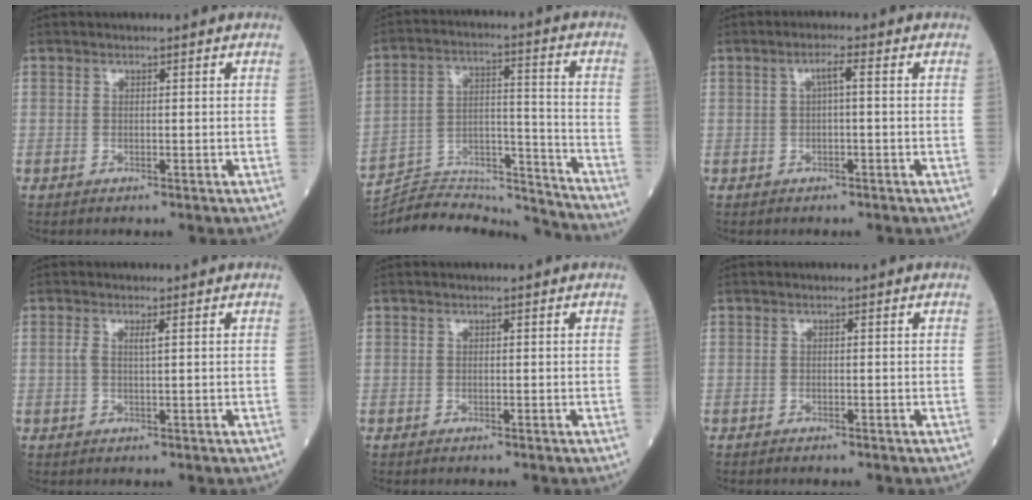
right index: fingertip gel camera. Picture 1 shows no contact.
{"total": 19.7, "force": [-19.5, 1.3, 2.4], "torque": [-0.052, 0.037, -0.295]}
{"total": 2.0, "force": [0.2, 0.1, 2.0], "torque": [-0.033, 0.006, 0.004]}
{"total": 1.7, "force": [0.5, 0.1, 1.6], "torque": [-0.041, 0.006, 0.010]}
{"total": 0.0}
{"total": 0.8, "force": [-0.8, 0.1, 0.3], "torque": [-0.004, 0.000, -0.011]}